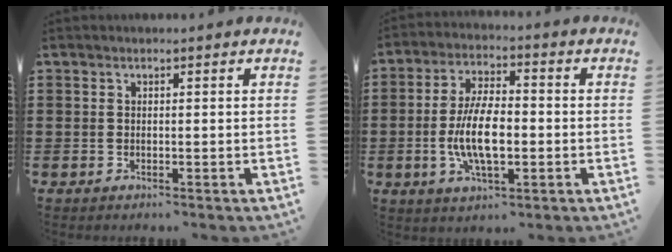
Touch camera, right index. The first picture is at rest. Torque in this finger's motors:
{"motor_torque": [2.14, 0.00, 1.05, 0.21]}